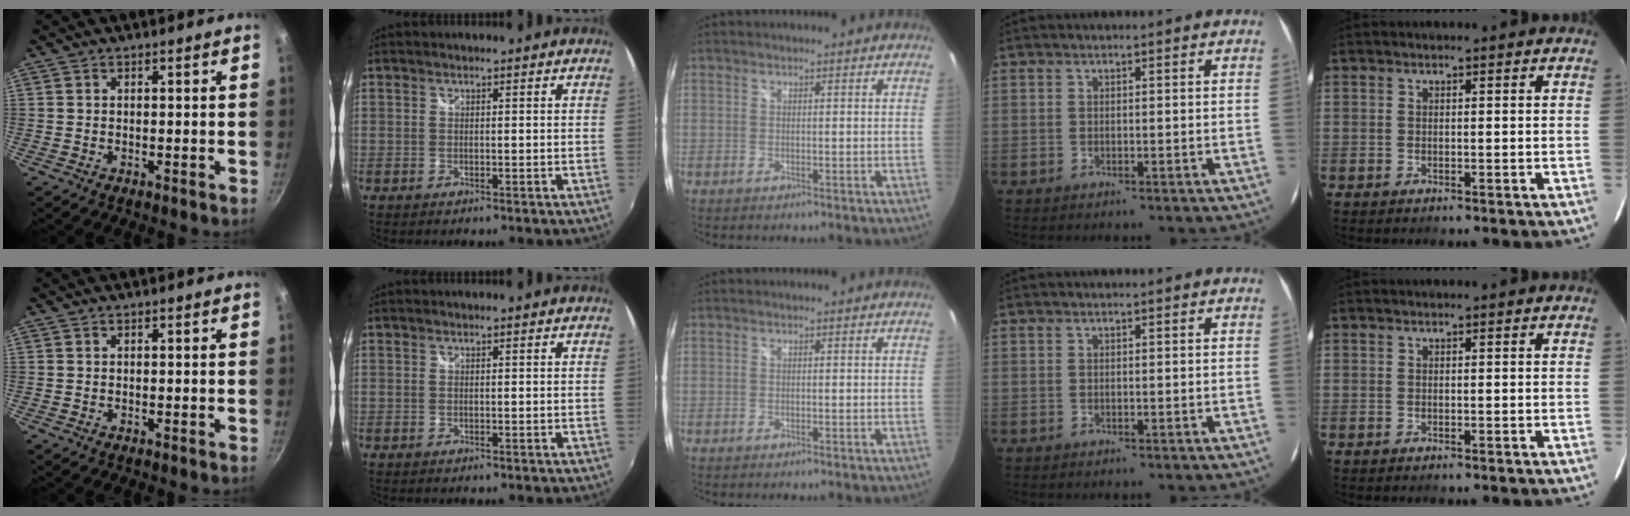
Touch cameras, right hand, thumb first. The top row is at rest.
{}